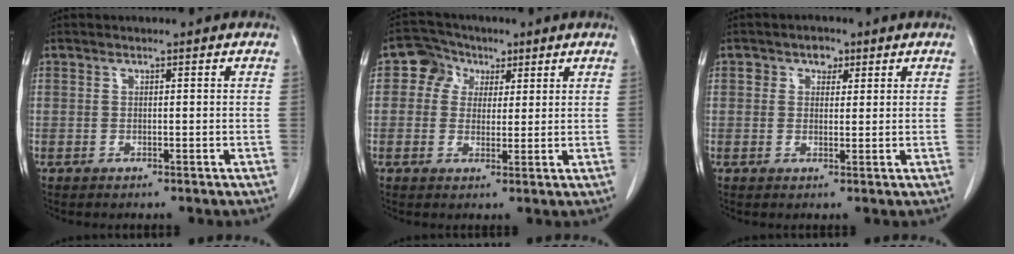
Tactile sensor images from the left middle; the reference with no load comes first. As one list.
[{"total": 5.1, "force": [2.0, 4.5, 1.6], "torque": [-0.027, 0.024, 0.034]}, {"total": 2.5, "force": [1.3, 1.8, 1.2], "torque": [-0.019, 0.006, 0.018]}]